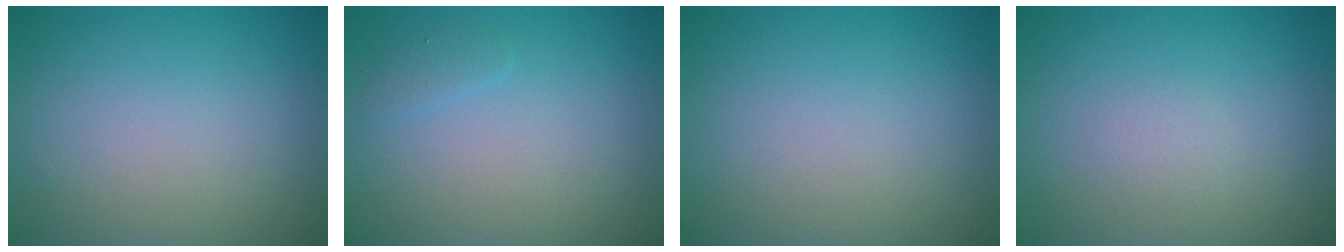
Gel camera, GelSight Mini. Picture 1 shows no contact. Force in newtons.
{"total": 0.8, "press": 0.8, "slide": 0.1}
{"total": 0.0}
{"total": 0.9, "press": 0.9, "slide": 0.0}